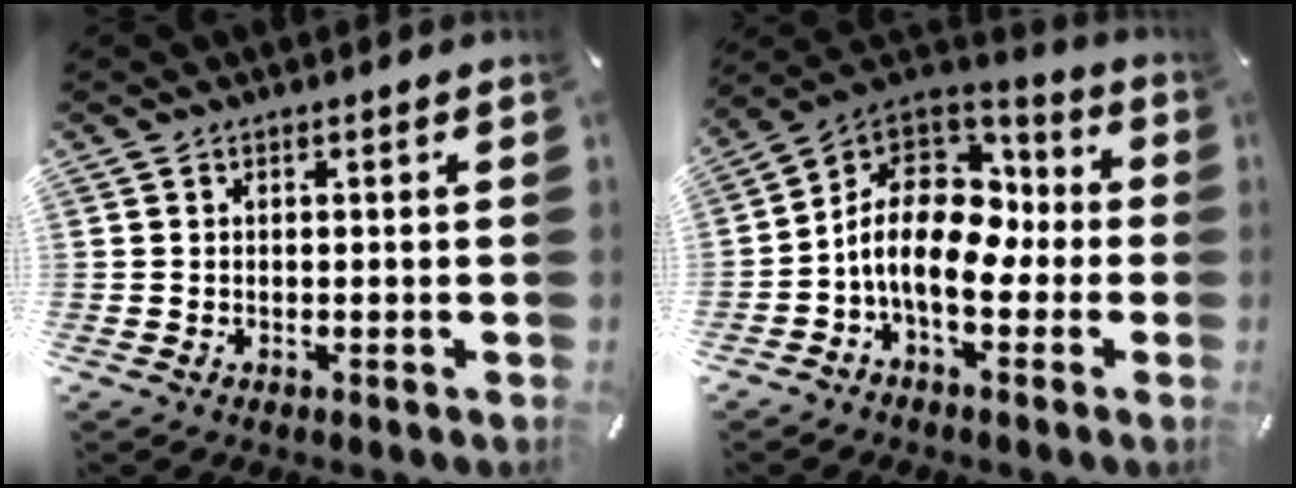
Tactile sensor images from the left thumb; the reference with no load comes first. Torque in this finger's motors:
{"motor_torque": [0.02, 1.27, 1.36, -0.04, 0.55]}